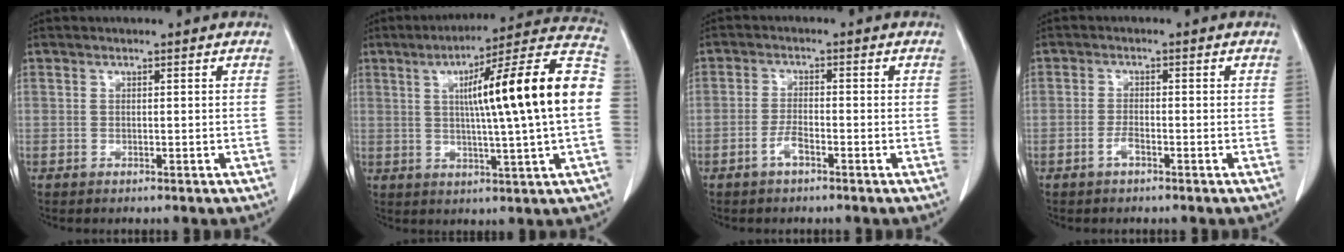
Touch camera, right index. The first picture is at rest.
{"total": 20.0, "force": [2.0, -0.3, 19.9], "torque": [-0.281, 0.027, 0.018]}
{"total": 2.7, "force": [-1.6, 0.6, 2.0], "torque": [-0.040, 0.002, -0.034]}
{"total": 1.8, "force": [-1.1, 0.4, 1.4], "torque": [-0.028, 0.001, -0.022]}